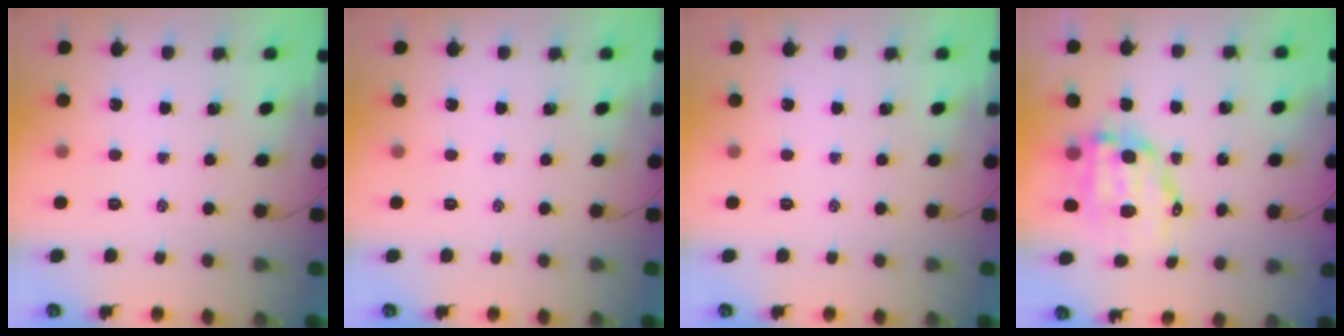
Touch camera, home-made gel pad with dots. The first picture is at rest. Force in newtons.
{"total": 0.0}
{"total": 0.0}
{"total": 10.1, "press": 9.8, "slide": 2.4}